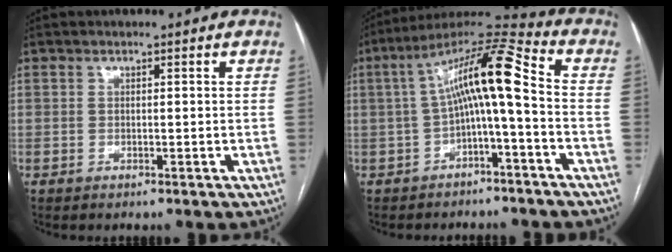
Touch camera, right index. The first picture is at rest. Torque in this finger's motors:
{"motor_torque": [1.95, 0.07, 0.87, 0.21]}